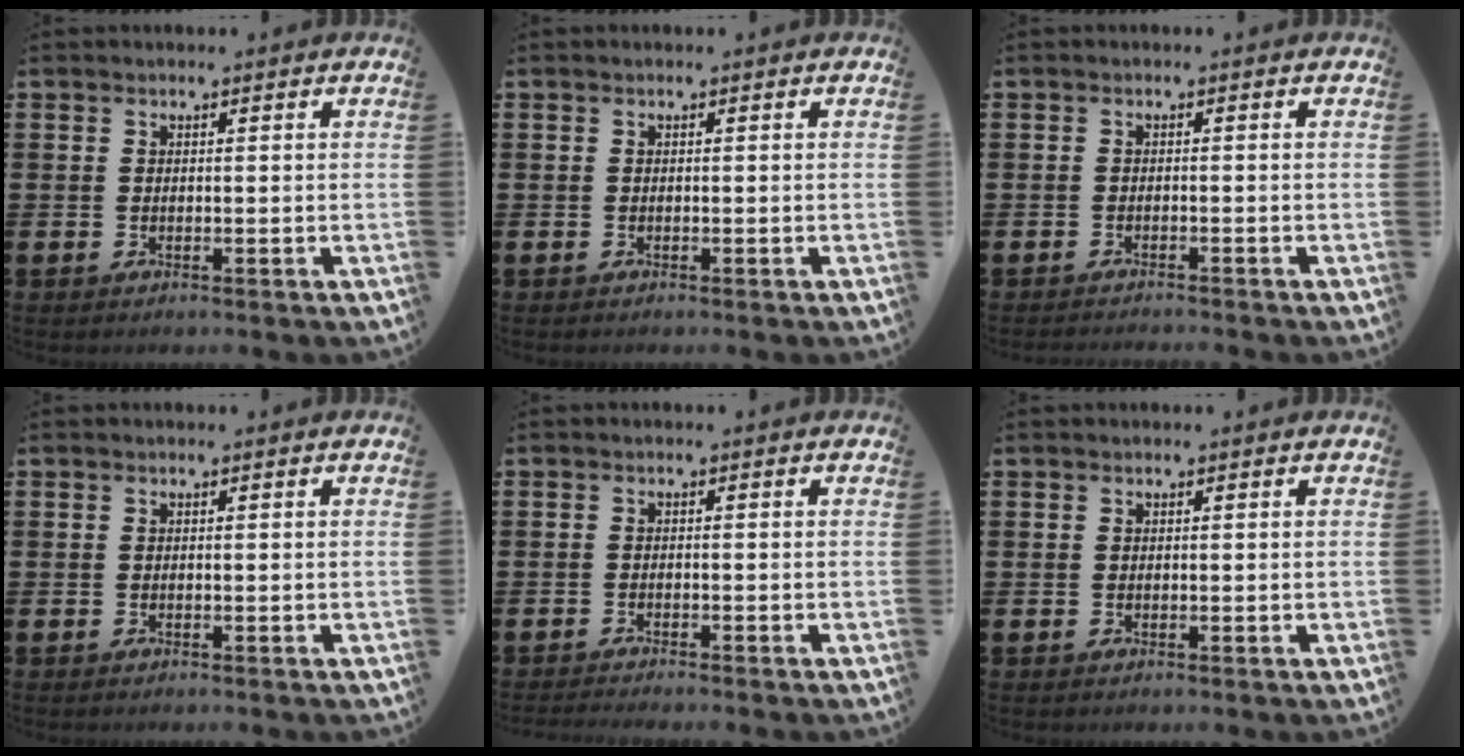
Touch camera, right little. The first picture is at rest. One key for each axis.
{"total": 0.0}
{"total": 0.8, "fx": -0.8, "fy": -0.1, "fz": 0.0, "tx": -0.001, "ty": -0.001, "tz": -0.016}
{"total": 0.0}
{"total": 0.9, "fx": -0.8, "fy": -0.1, "fz": 0.1, "tx": -0.004, "ty": -0.001, "tz": -0.016}
{"total": 0.0}